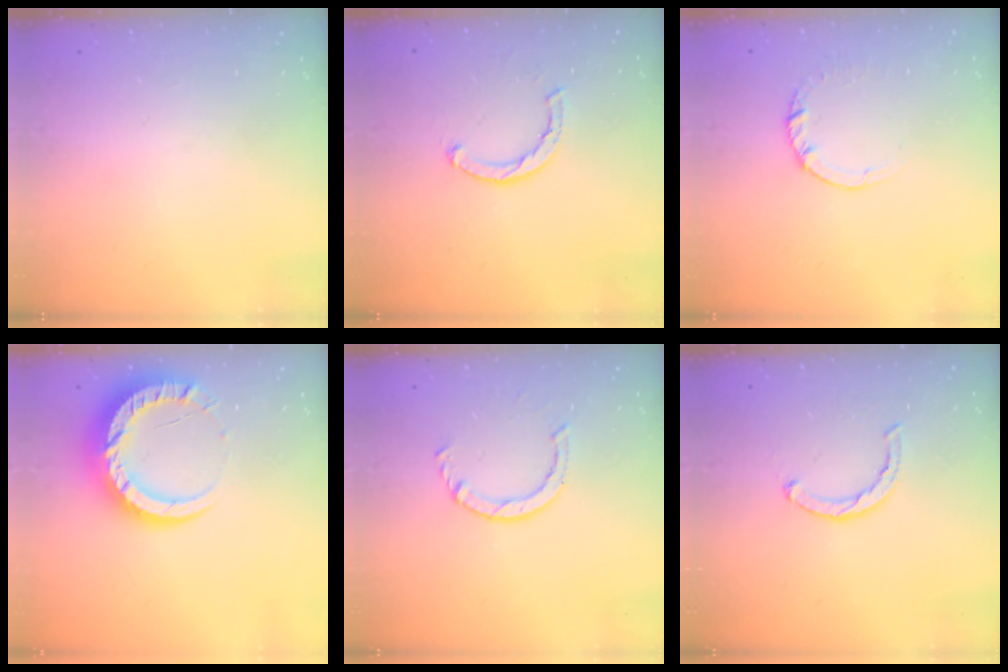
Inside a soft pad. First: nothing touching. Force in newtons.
{"total": 2.1, "press": 2.1, "slide": 0.1}
{"total": 2.5, "press": 2.5, "slide": 0.2}
{"total": 13.4, "press": 13.4, "slide": 1.1}
{"total": 2.2, "press": 2.2, "slide": 0.4}
{"total": 2.7, "press": 2.7, "slide": 0.4}